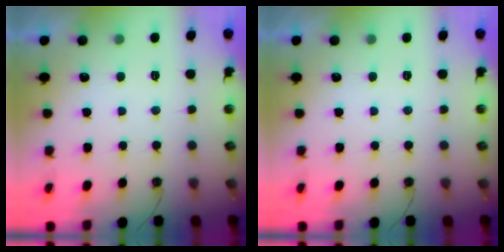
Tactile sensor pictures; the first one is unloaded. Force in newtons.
{"total": 0.0}